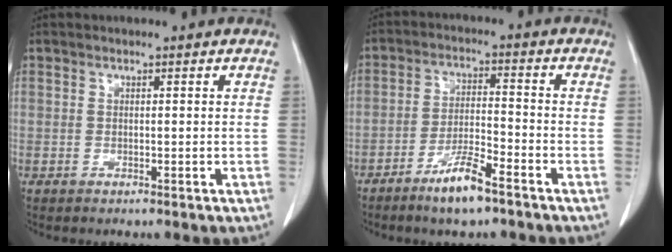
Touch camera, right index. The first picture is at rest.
{"total": 7.2, "force": [-5.0, 1.0, 5.1], "torque": [-0.102, -0.007, -0.090]}